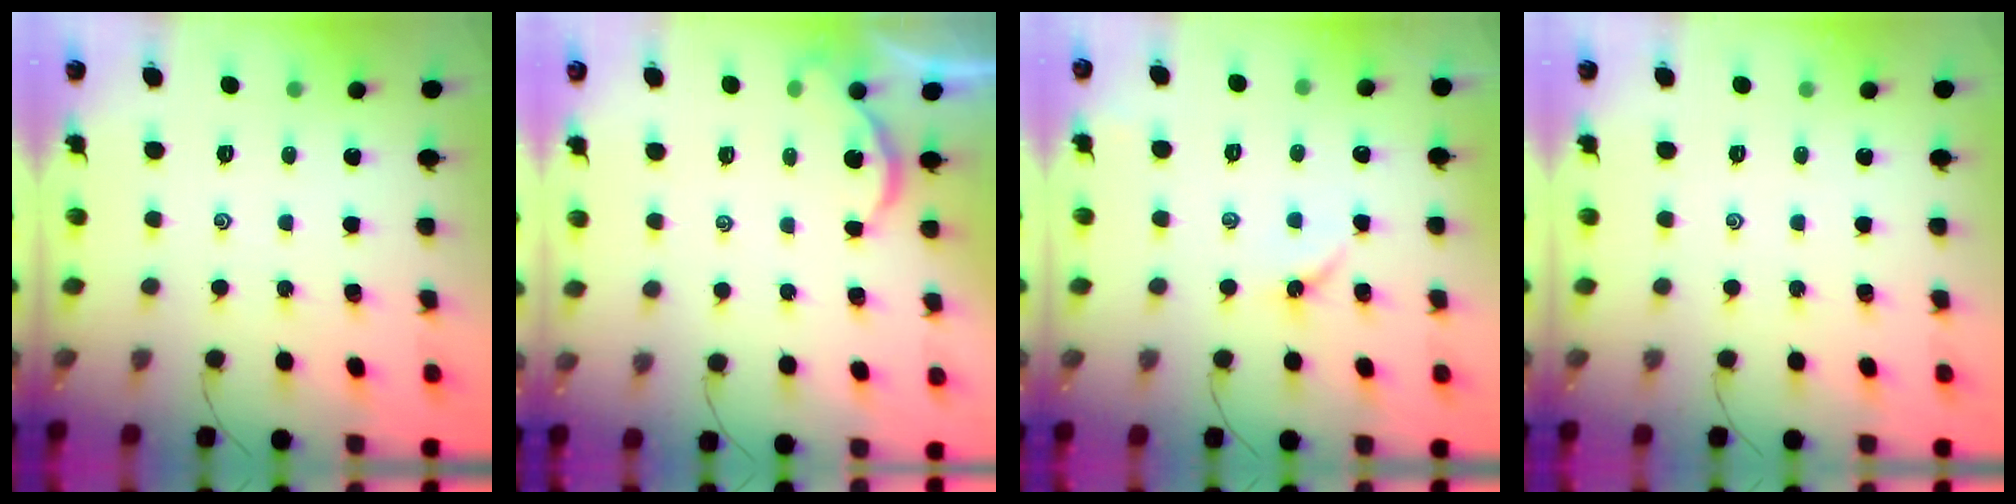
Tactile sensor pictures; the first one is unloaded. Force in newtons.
{"total": 1.3, "press": 1.3, "slide": 0.2}
{"total": 2.7, "press": 2.6, "slide": 0.6}
{"total": 0.0}